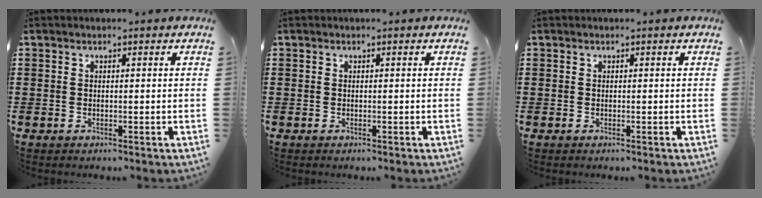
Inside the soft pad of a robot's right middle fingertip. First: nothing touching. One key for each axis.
{"total": 0.0}
{"total": 0.0}